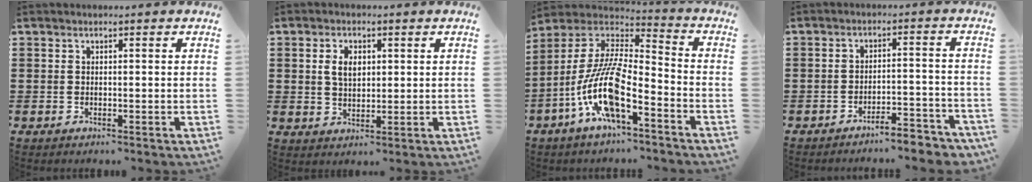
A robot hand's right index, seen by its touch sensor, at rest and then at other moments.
{"total": 3.7, "force": [0.8, 2.2, 2.9], "torque": [-0.055, 0.007, 0.011]}
{"total": 12.8, "force": [-6.7, 3.4, 10.4], "torque": [-0.244, -0.017, -0.142]}
{"total": 4.3, "force": [-4.1, -0.1, 1.2], "torque": [-0.022, -0.003, -0.084]}